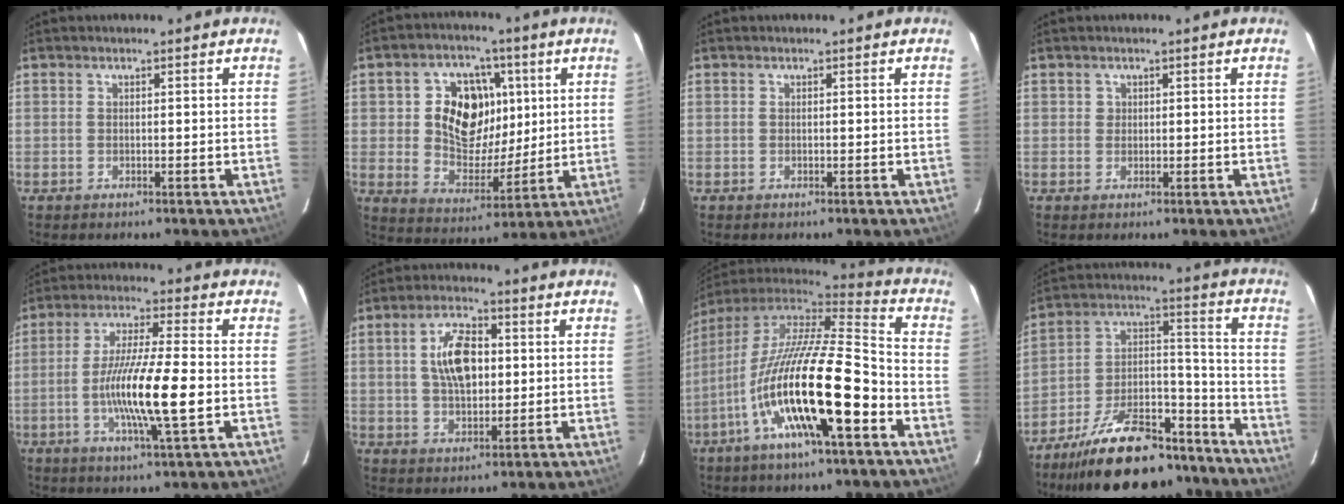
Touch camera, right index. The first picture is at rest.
{"total": 13.7, "force": [3.1, 10.6, 8.2], "torque": [-0.165, 0.014, 0.063]}
{"total": 0.0}
{"total": 0.8, "force": [0.2, 0.8, 0.0], "torque": [0.005, 0.005, 0.003]}
{"total": 13.1, "force": [-2.8, 0.7, 12.8], "torque": [-0.237, -0.008, -0.052]}
{"total": 9.6, "force": [1.4, 5.1, 8.0], "torque": [-0.148, 0.014, 0.029]}
{"total": 23.2, "force": [-9.0, 4.1, 21.0], "torque": [-0.365, -0.046, -0.169]}
{"total": 25.4, "force": [-19.5, 10.1, 12.6], "torque": [-0.228, 0.031, -0.281]}